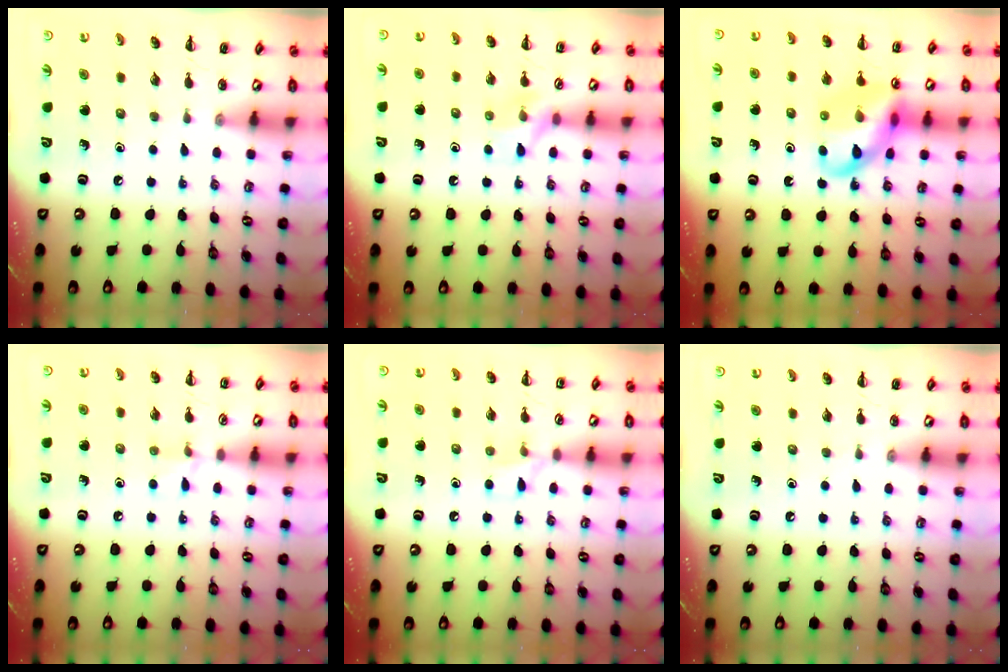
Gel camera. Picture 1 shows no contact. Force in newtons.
{"total": 8.5, "press": 8.4, "slide": 1.5}
{"total": 13.5, "press": 13.4, "slide": 1.8}
{"total": 5.0, "press": 4.7, "slide": 1.6}
{"total": 5.9, "press": 5.7, "slide": 1.6}
{"total": 0.0}